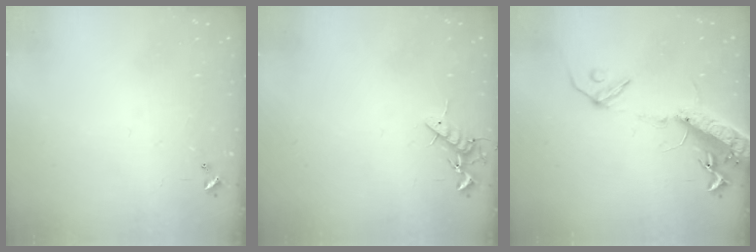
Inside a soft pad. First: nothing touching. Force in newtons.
{"total": 8.0, "press": 7.9, "slide": 1.4}
{"total": 16.3, "press": 15.8, "slide": 4.0}